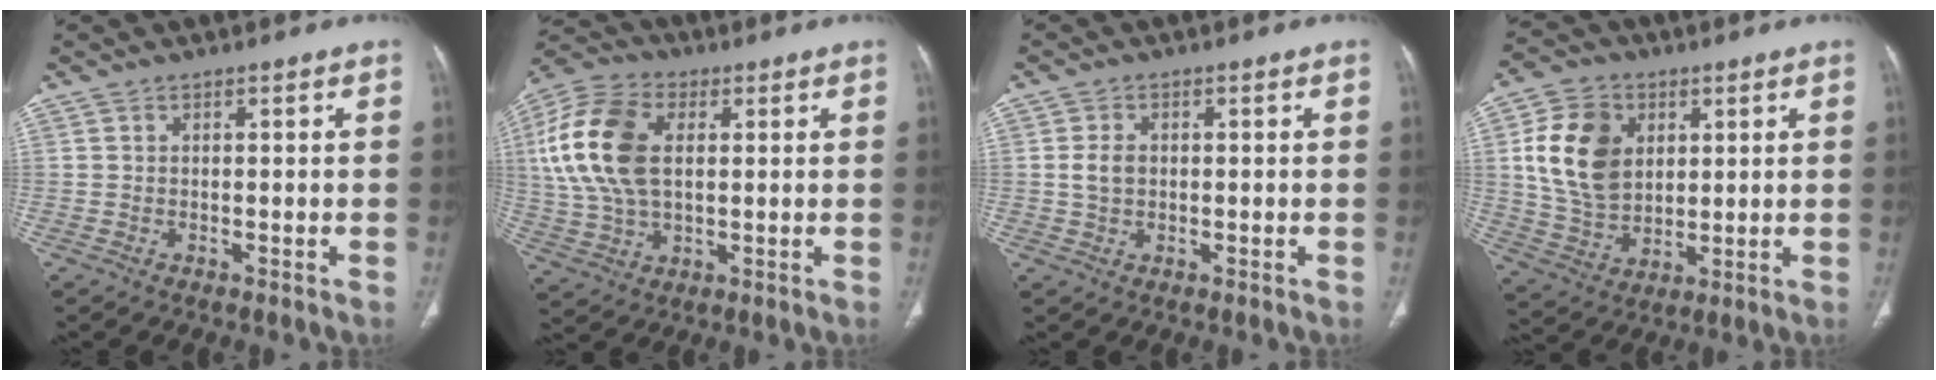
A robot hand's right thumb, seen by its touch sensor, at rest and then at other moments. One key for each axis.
{"total": 17.0, "fx": 2.9, "fy": 10.4, "fz": 13.1, "tx": -0.267, "ty": 0.011, "tz": 0.051}
{"total": 3.1, "fx": 0.1, "fy": 2.3, "fz": 2.1, "tx": -0.041, "ty": 0.007, "tz": 0.004}
{"total": 14.8, "fx": 3.6, "fy": 11.0, "fz": 9.2, "tx": -0.138, "ty": -0.005, "tz": 0.071}